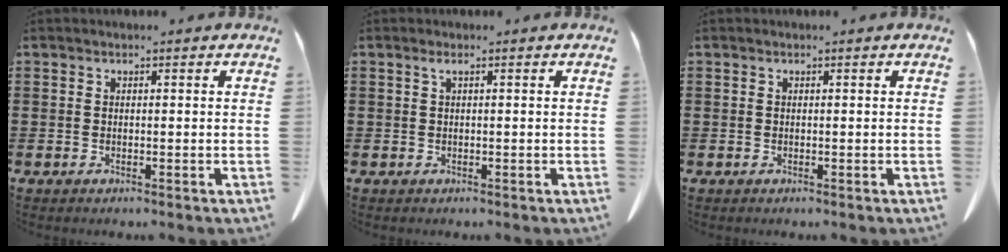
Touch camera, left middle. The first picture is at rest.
{"total": 0.7, "force": [0.1, 0.1, 0.7], "torque": [-0.014, -0.001, 0.002]}
{"total": 0.0}